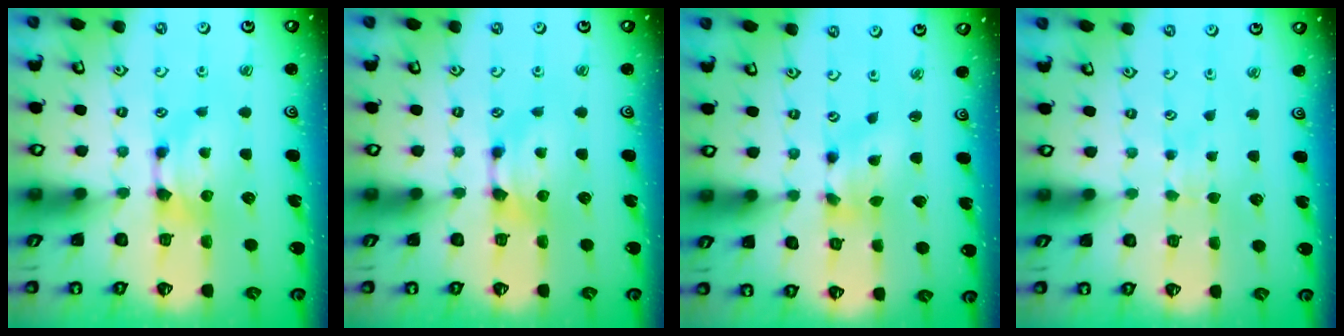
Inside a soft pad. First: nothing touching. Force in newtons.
{"total": 0.0}
{"total": 2.9, "press": 2.4, "slide": 1.6}
{"total": 3.1, "press": 3.1, "slide": 0.3}